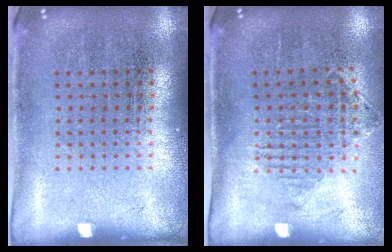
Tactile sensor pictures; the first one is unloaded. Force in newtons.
{"total": 1.2, "press": 1.1, "slide": 0.5}